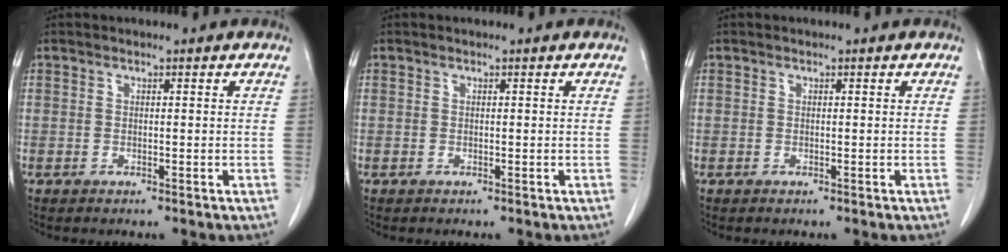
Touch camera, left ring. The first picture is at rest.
{"total": 0.0}
{"total": 0.0}